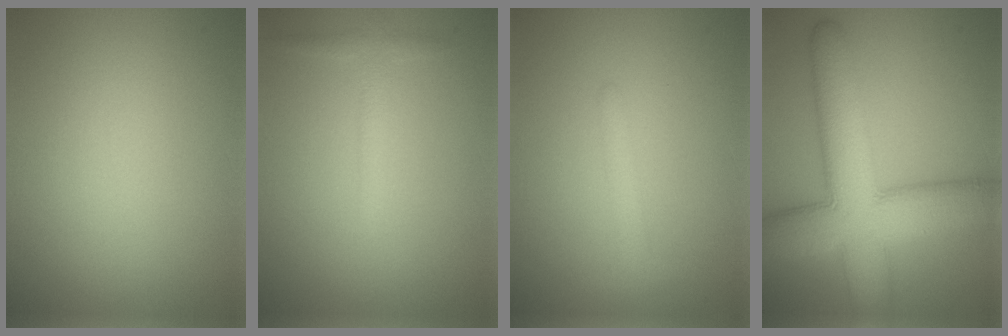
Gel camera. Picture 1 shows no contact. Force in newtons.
{"total": 1.6, "press": 1.6, "slide": 0.1}
{"total": 1.7, "press": 1.7, "slide": 0.1}
{"total": 11.2, "press": 11.2, "slide": 0.6}